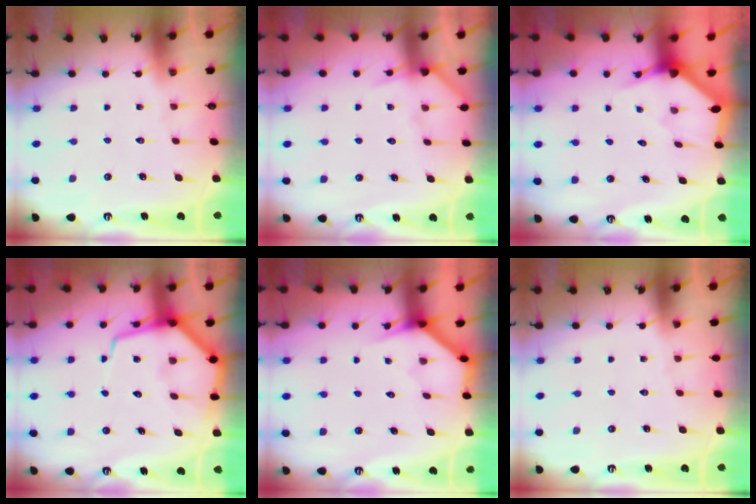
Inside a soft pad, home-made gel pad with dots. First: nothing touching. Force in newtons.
{"total": 7.9, "press": 7.9, "slide": 0.8}
{"total": 2.6, "press": 2.6, "slide": 0.1}
{"total": 10.3, "press": 10.3, "slide": 1.1}
{"total": 3.7, "press": 3.7, "slide": 0.2}
{"total": 0.0}